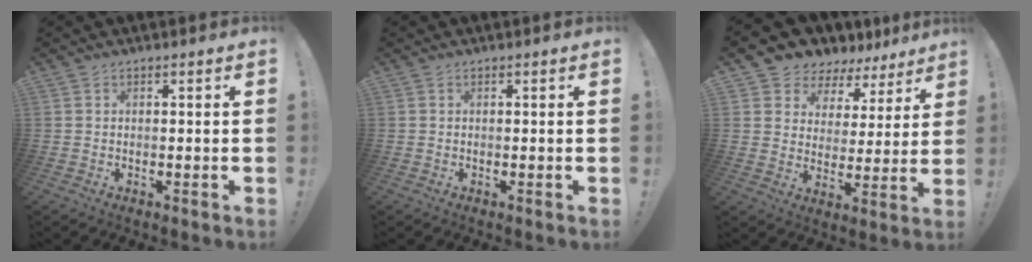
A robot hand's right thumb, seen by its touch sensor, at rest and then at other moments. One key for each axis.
{"total": 0.0}
{"total": 6.2, "fx": 4.7, "fy": 4.0, "fz": 0.7, "tx": -0.019, "ty": -0.047, "tz": 0.092}